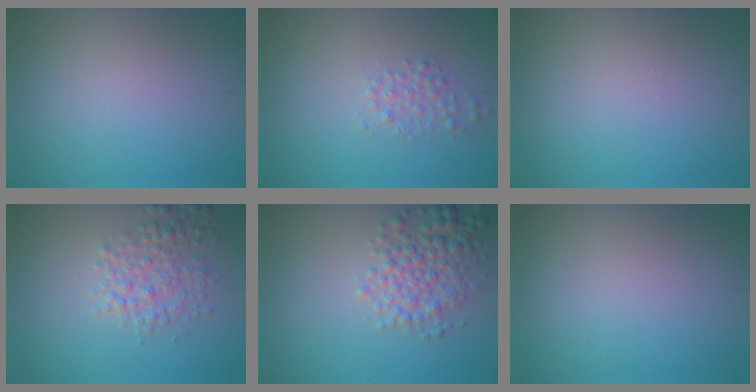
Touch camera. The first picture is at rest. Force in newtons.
{"total": 1.6, "press": 1.6, "slide": 0.0}
{"total": 0.0}
{"total": 3.1, "press": 3.1, "slide": 0.1}
{"total": 4.1, "press": 4.1, "slide": 0.1}
{"total": 0.0}